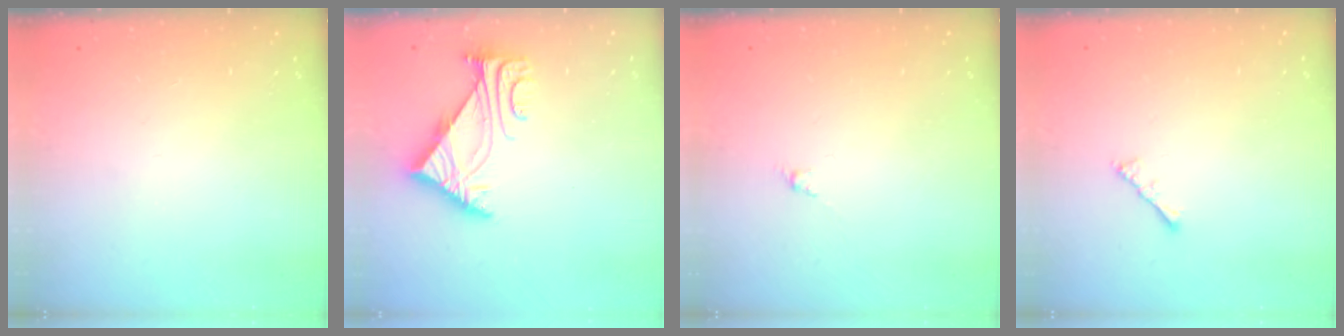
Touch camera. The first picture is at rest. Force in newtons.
{"total": 5.0, "press": 4.9, "slide": 1.0}
{"total": 0.0}
{"total": 2.2, "press": 2.1, "slide": 0.5}